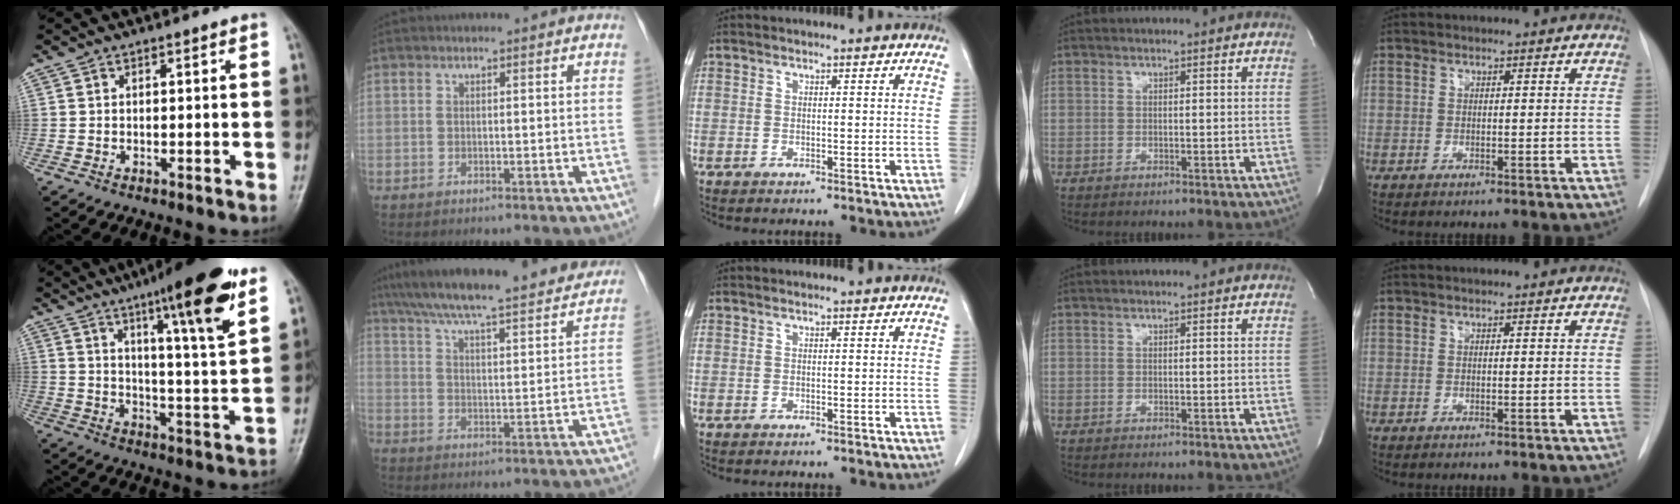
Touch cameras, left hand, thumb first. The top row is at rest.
{"thumb": {"total": 17.9, "force": [10.5, 2.2, 14.3], "torque": [-0.196, -0.052, 0.156]}, "index": {"total": 23.7, "force": [21.2, 2.4, 10.2], "torque": [-0.167, 0.000, 0.291]}}